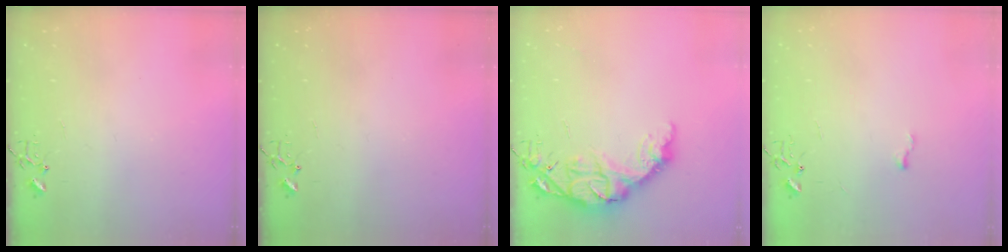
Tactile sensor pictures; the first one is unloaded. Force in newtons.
{"total": 0.0}
{"total": 14.4, "press": 14.4, "slide": 1.1}
{"total": 4.1, "press": 4.1, "slide": 0.6}